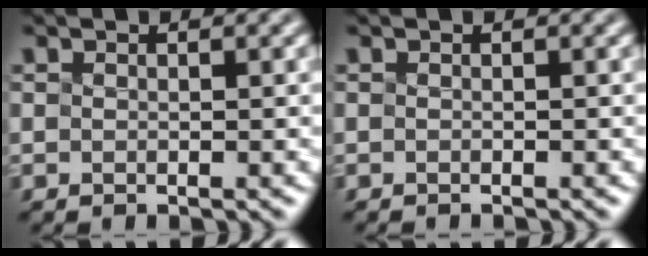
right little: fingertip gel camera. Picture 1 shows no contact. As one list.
[{"total": 0.7, "force": [-0.7, 0.1, 0.2], "torque": [0.004, -0.003, -0.011]}]